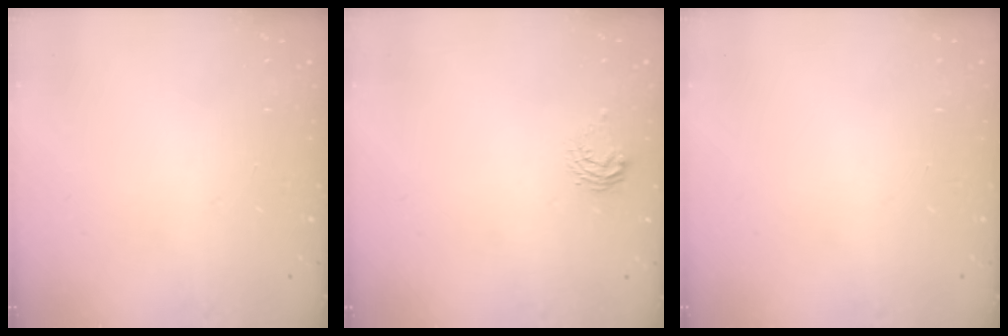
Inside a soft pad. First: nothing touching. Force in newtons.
{"total": 8.2, "press": 8.1, "slide": 0.4}
{"total": 0.0}